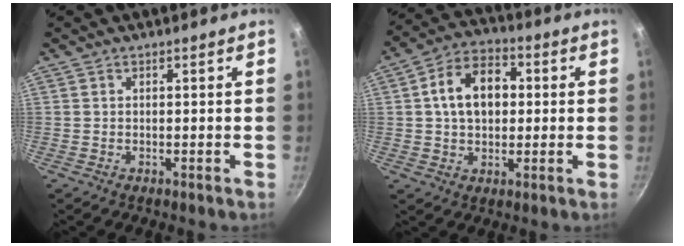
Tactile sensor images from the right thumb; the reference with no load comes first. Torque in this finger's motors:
{"motor_torque": [0.00, 0.28, 0.11, 0.11, 0.08]}